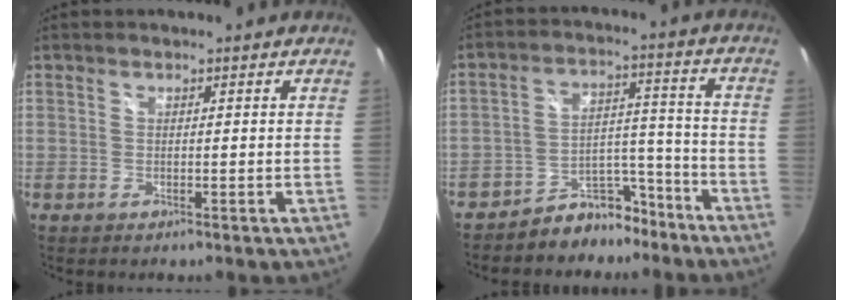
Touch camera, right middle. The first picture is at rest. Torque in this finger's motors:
{"motor_torque": [0.85, -1.29, -0.14, -0.01]}